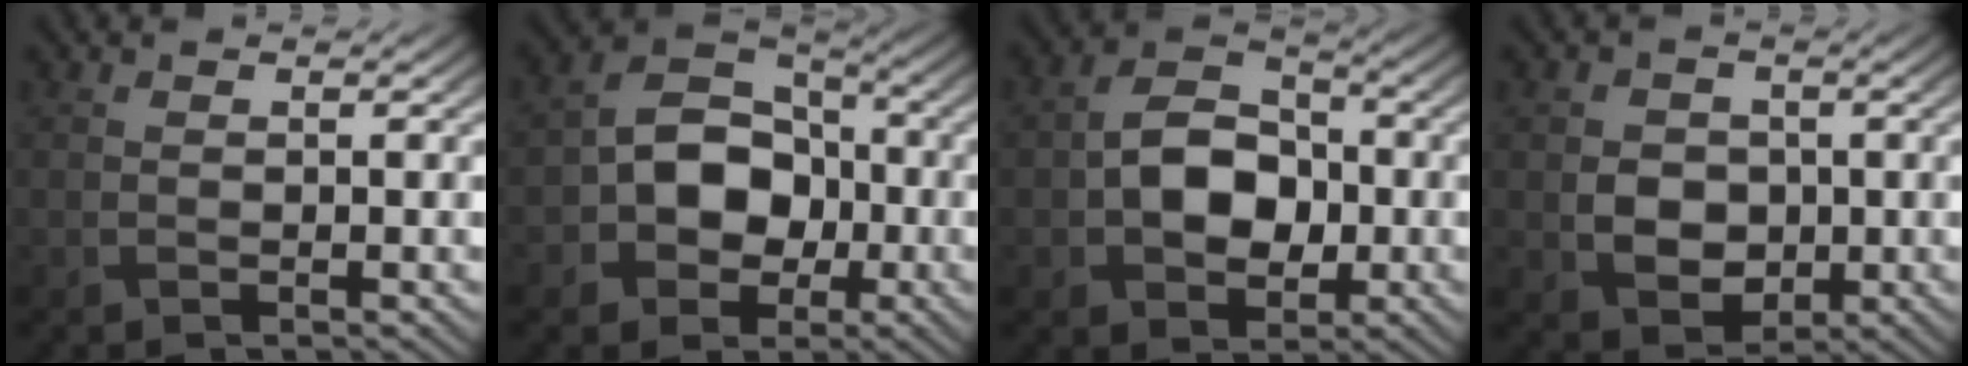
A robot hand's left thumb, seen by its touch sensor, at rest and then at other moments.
{"total": 8.7, "force": [-2.0, 6.8, 5.1], "torque": [-0.094, 0.005, -0.053]}
{"total": 8.0, "force": [-0.9, 5.9, 5.4], "torque": [-0.099, 0.005, -0.026]}
{"total": 5.0, "force": [-0.4, 4.2, 2.7], "torque": [-0.059, -0.007, -0.011]}